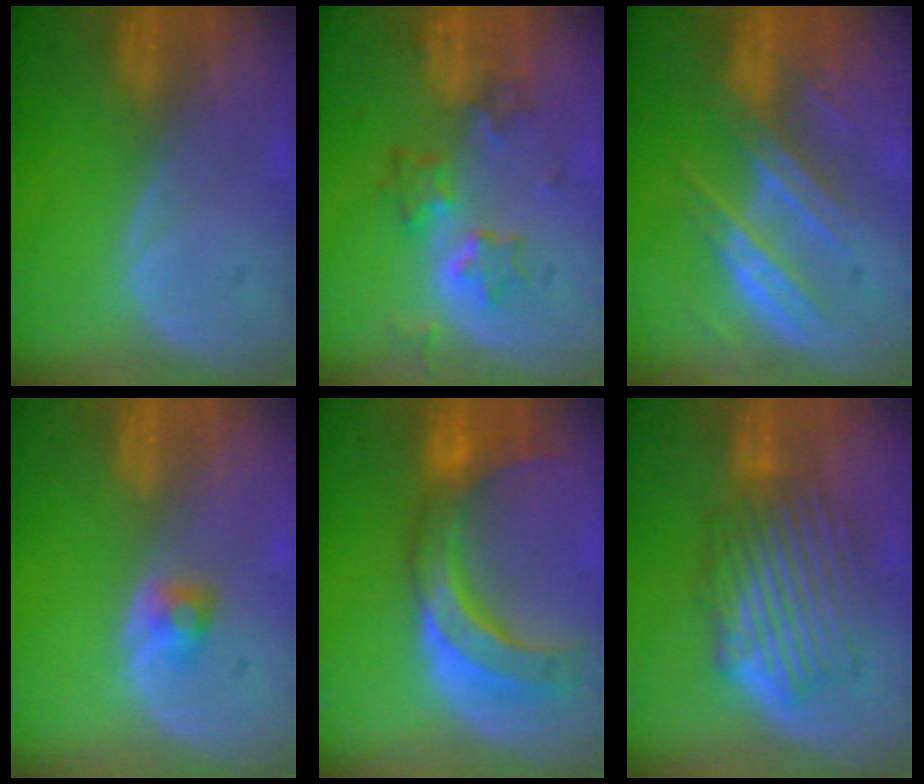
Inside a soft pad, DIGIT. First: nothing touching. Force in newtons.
{"total": 6.0, "press": 5.7, "slide": 1.8}
{"total": 7.7, "press": 7.2, "slide": 2.5}
{"total": 2.2, "press": 2.1, "slide": 0.3}
{"total": 10.6, "press": 9.3, "slide": 5.1}
{"total": 8.4, "press": 7.9, "slide": 3.0}